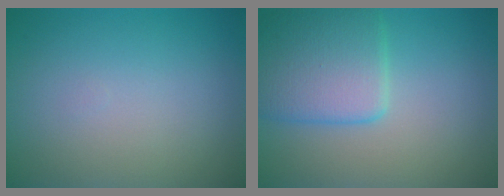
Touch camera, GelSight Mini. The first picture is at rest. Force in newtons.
{"total": 5.3, "press": 5.3, "slide": 0.3}